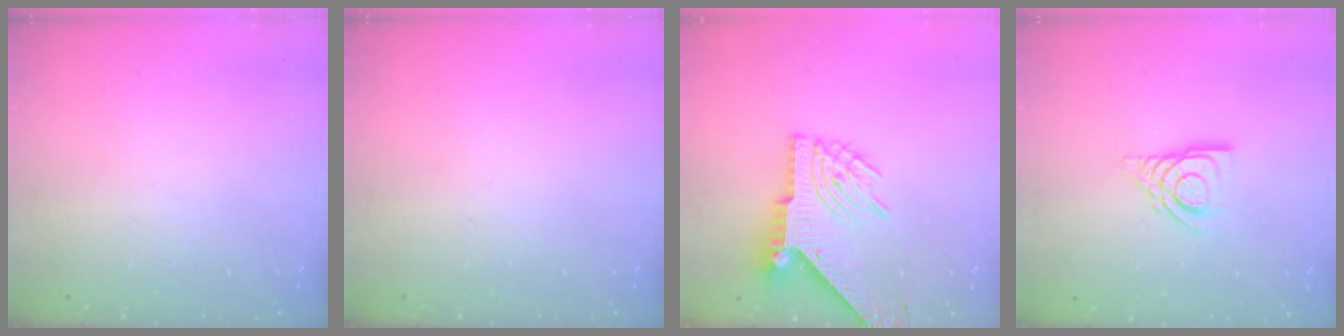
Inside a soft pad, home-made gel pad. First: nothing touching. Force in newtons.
{"total": 0.0}
{"total": 9.8, "press": 9.7, "slide": 1.3}
{"total": 9.4, "press": 9.4, "slide": 1.1}